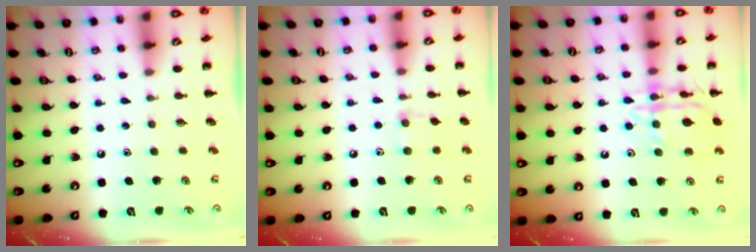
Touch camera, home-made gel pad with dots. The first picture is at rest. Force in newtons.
{"total": 4.3, "press": 4.1, "slide": 1.4}
{"total": 13.1, "press": 13.0, "slide": 1.1}